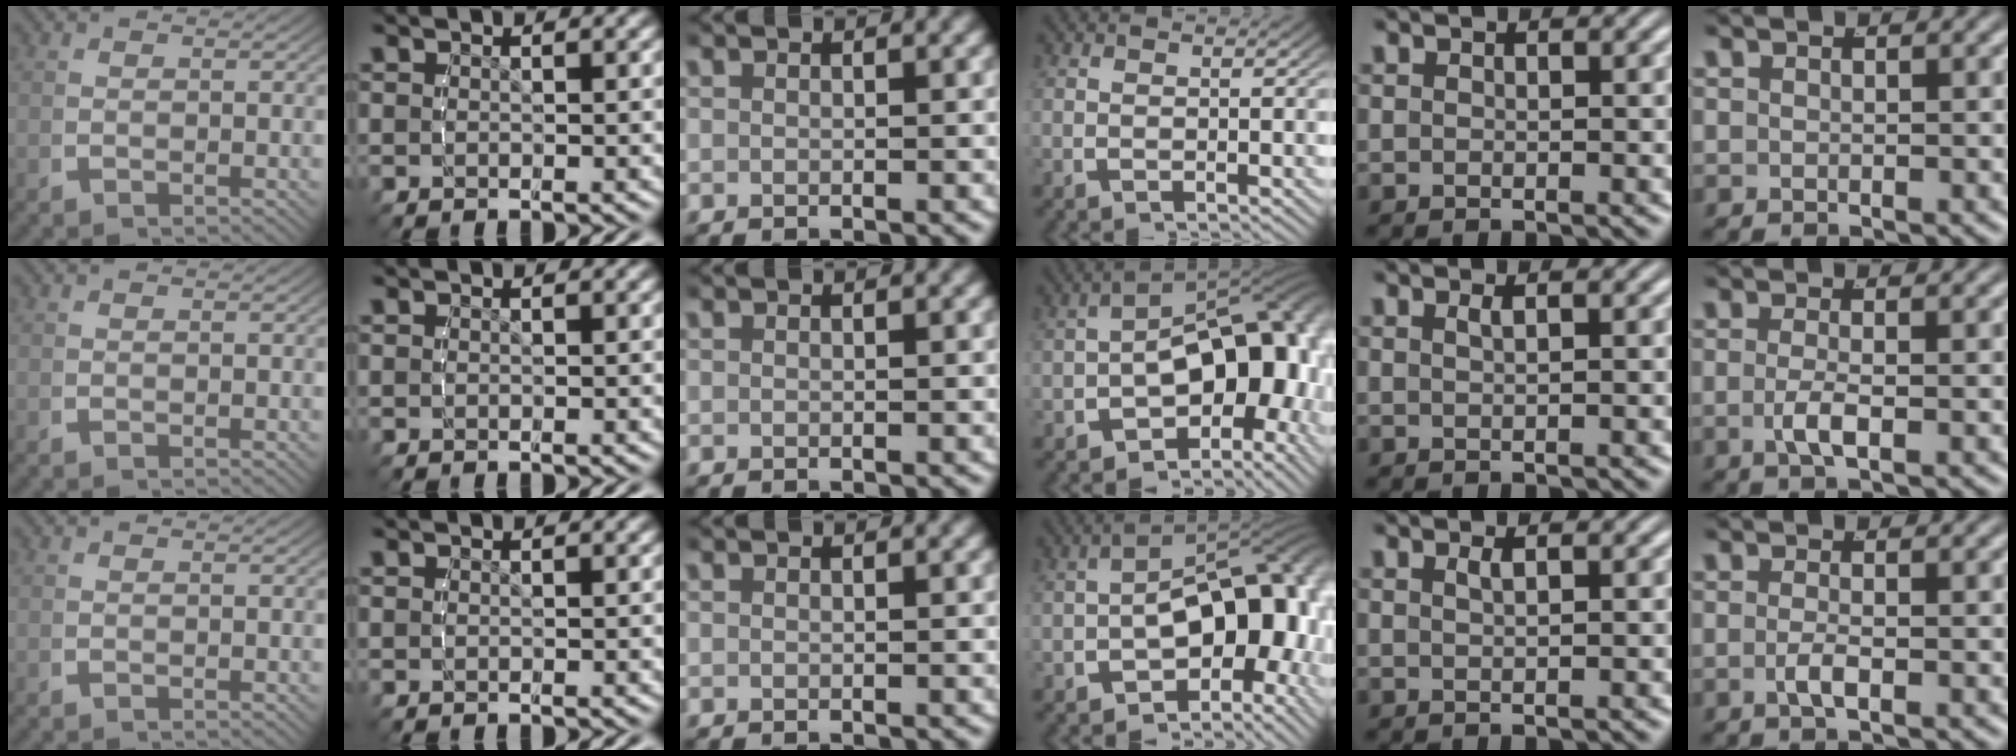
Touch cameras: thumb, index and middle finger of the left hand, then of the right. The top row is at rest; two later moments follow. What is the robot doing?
{"motion": "lift_and_place", "object": "glue stick"}